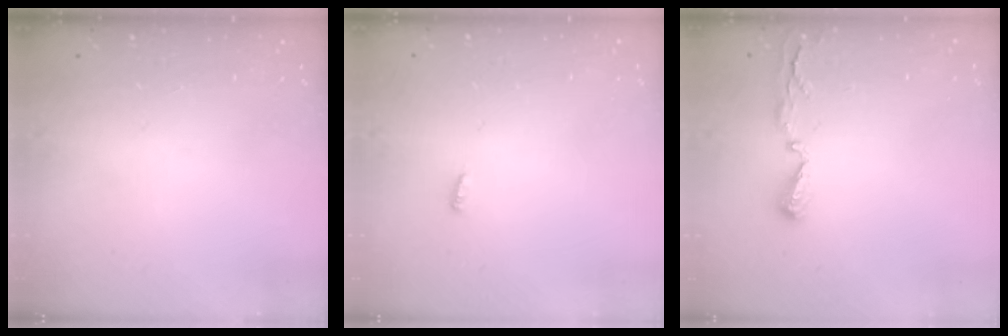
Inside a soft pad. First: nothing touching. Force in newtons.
{"total": 3.0, "press": 2.9, "slide": 0.8}
{"total": 4.0, "press": 4.0, "slide": 0.4}